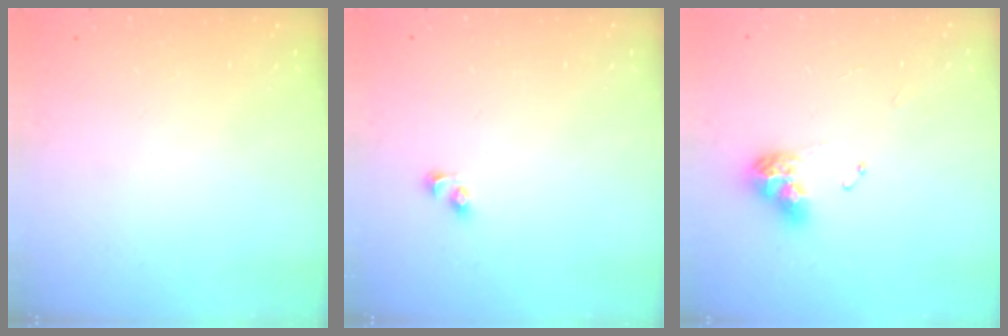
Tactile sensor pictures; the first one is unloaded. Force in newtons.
{"total": 2.3, "press": 2.3, "slide": 0.2}
{"total": 9.4, "press": 9.4, "slide": 1.1}